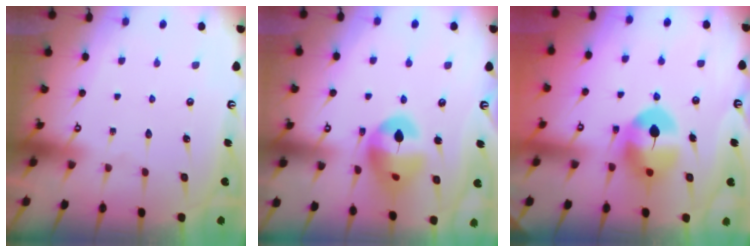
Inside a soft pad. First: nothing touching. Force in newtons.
{"total": 14.7, "press": 14.6, "slide": 1.8}
{"total": 9.2, "press": 9.1, "slide": 1.3}